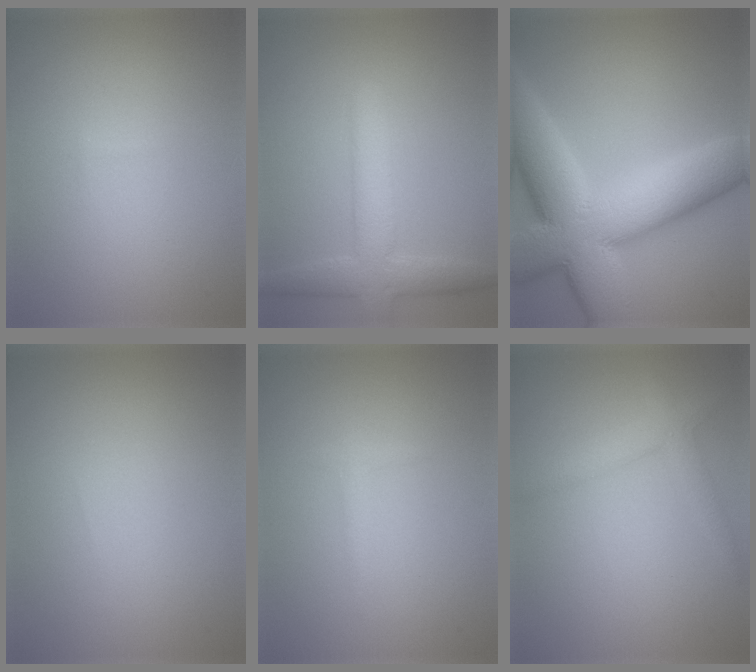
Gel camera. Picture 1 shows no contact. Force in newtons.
{"total": 4.9, "press": 4.9, "slide": 0.2}
{"total": 14.3, "press": 14.2, "slide": 1.1}
{"total": 0.0}
{"total": 0.9, "press": 0.9, "slide": 0.1}
{"total": 2.5, "press": 2.5, "slide": 0.1}